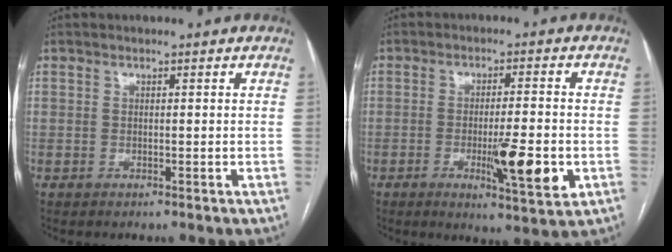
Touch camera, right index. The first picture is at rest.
{"total": 9.6, "force": [-2.7, 1.3, 9.1], "torque": [-0.138, -0.016, -0.038]}